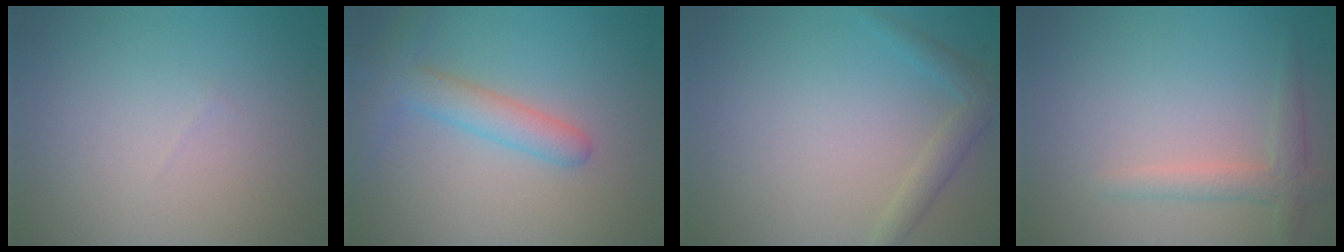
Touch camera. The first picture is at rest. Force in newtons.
{"total": 3.5, "press": 3.5, "slide": 0.2}
{"total": 2.0, "press": 2.0, "slide": 0.1}
{"total": 2.1, "press": 2.1, "slide": 0.1}